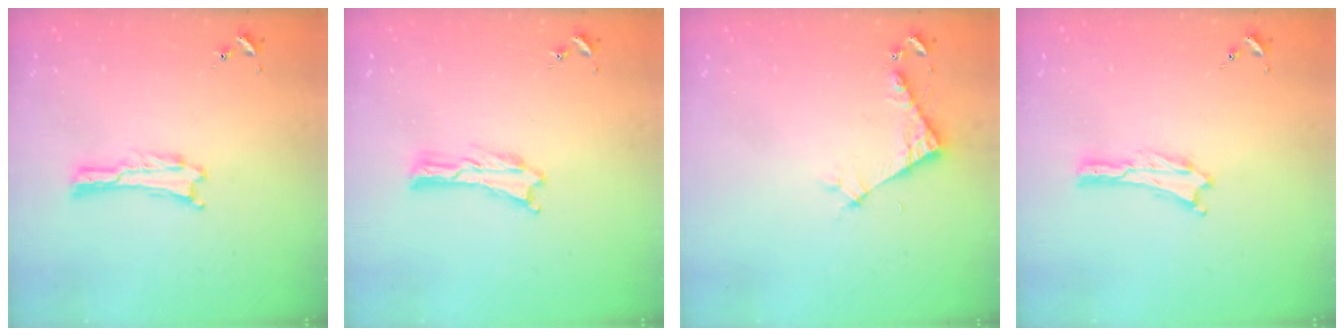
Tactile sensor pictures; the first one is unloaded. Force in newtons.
{"total": 0.0}
{"total": 4.3, "press": 4.3, "slide": 0.4}
{"total": 0.0}